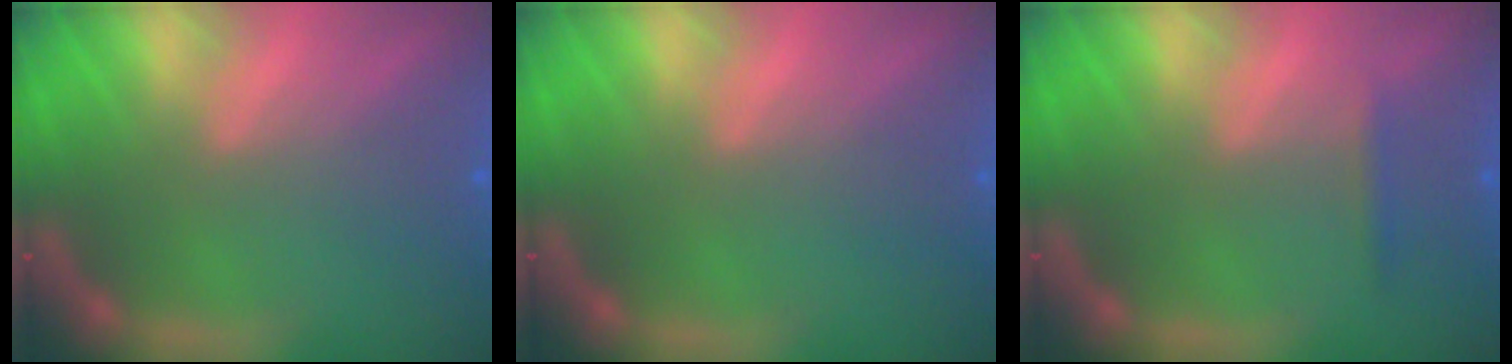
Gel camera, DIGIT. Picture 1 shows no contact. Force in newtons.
{"total": 0.0}
{"total": 0.9}